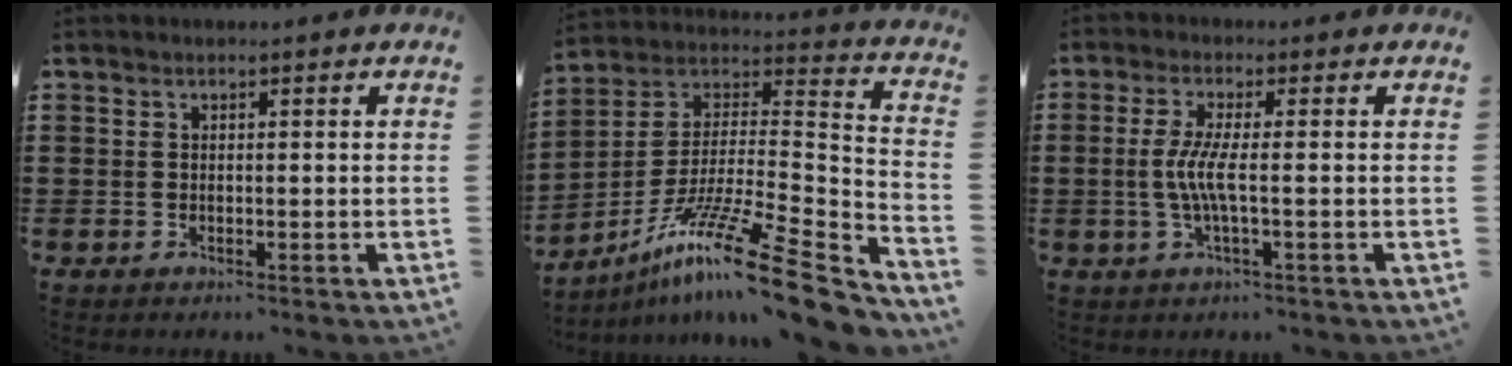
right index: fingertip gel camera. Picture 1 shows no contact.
{"total": 16.6, "force": [-12.2, 0.9, 11.2], "torque": [-0.190, 0.017, -0.221]}
{"total": 4.8, "force": [-0.7, 0.1, 4.8], "torque": [-0.109, -0.012, -0.023]}